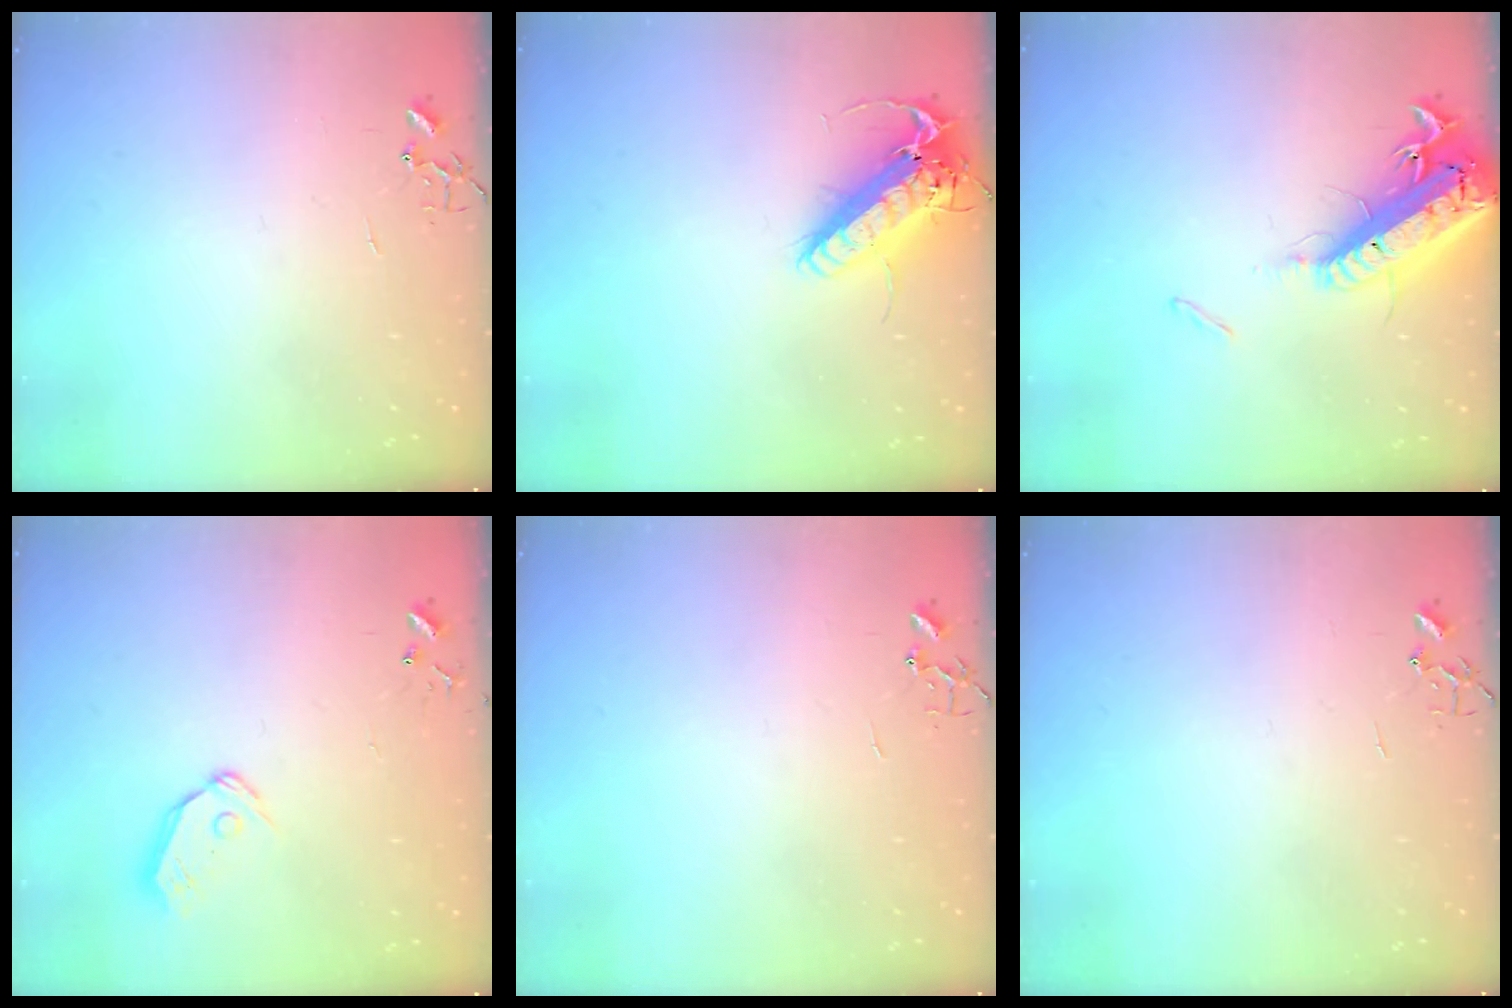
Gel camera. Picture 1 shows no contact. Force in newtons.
{"total": 17.1, "press": 16.8, "slide": 3.3}
{"total": 19.7, "press": 19.2, "slide": 4.1}
{"total": 8.5, "press": 8.4, "slide": 0.9}
{"total": 0.0}
{"total": 0.0}